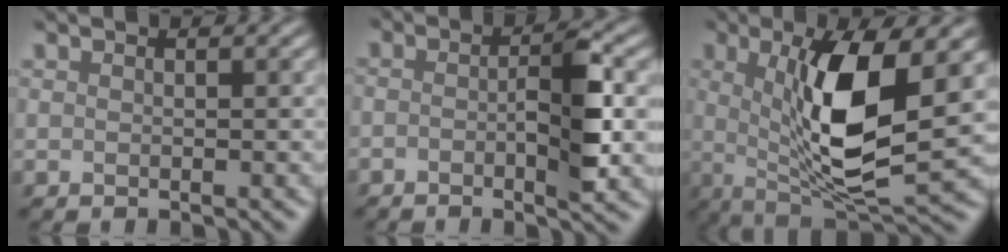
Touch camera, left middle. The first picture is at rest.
{"total": 3.0, "force": [-1.5, -0.5, 2.6], "torque": [-0.069, 0.000, -0.009]}
{"total": 6.8, "force": [0.7, 1.0, 6.7], "torque": [-0.140, -0.014, 0.043]}